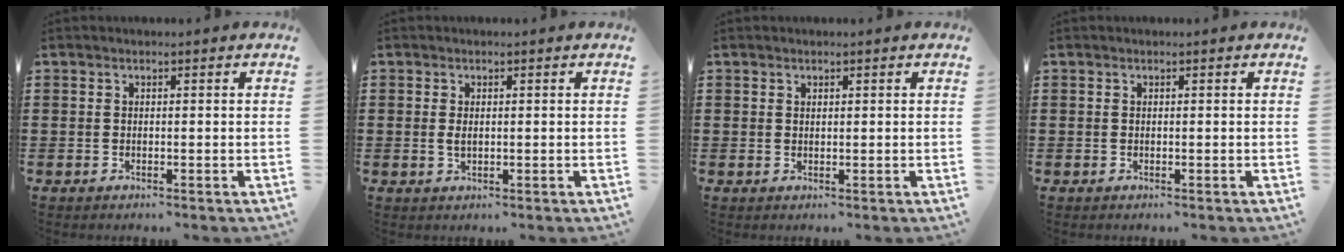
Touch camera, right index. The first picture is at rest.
{"total": 1.4, "force": [0.1, 0.6, 1.3], "torque": [-0.028, 0.001, 0.003]}
{"total": 0.6, "force": [0.4, 0.4, 0.2], "torque": [-0.005, 0.002, 0.008]}
{"total": 0.0}